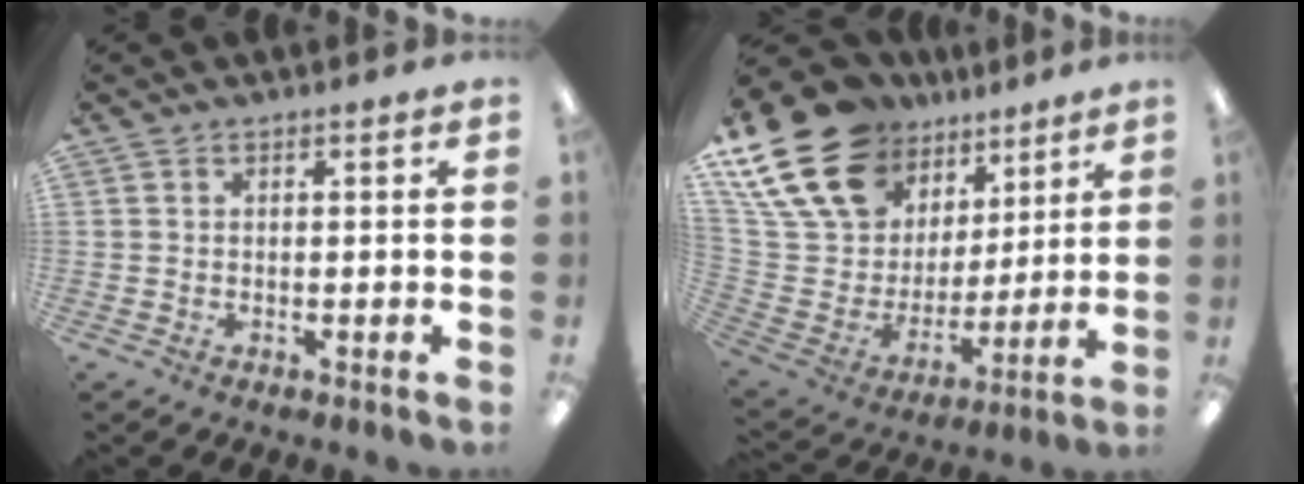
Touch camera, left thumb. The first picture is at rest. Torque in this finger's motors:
{"motor_torque": [1.38, 1.38, 1.30, -1.47, 0.44]}